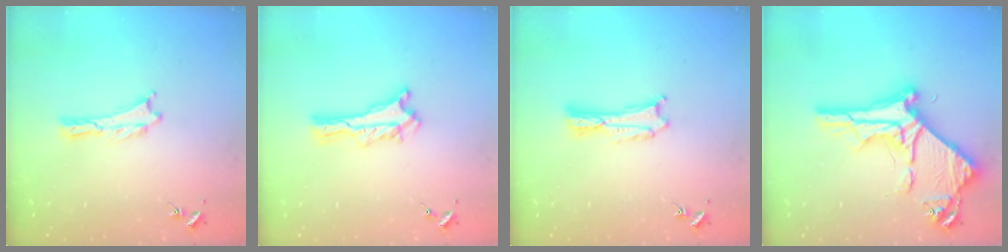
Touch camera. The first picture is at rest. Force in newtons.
{"total": 1.2, "press": 1.2, "slide": 0.2}
{"total": 0.9, "press": 0.9, "slide": 0.2}
{"total": 10.7, "press": 10.6, "slide": 1.2}